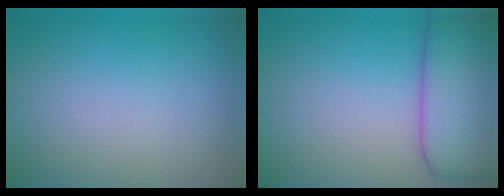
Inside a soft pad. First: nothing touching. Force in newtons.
{"total": 9.5, "press": 9.5, "slide": 0.3}